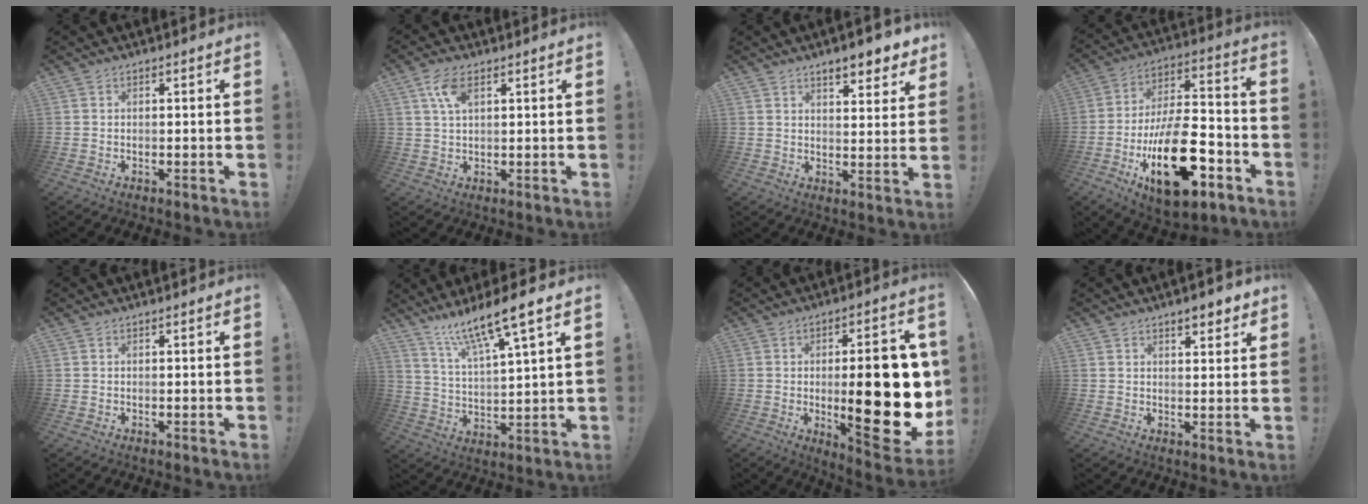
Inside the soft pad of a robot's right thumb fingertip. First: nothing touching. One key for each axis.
{"total": 6.1, "fx": 2.6, "fy": 2.9, "fz": 4.6, "tx": -0.077, "ty": -0.001, "tz": 0.047}
{"total": 7.5, "fx": 5.6, "fy": 2.1, "fz": 4.5, "tx": -0.051, "ty": -0.035, "tz": 0.094}
{"total": 26.6, "fx": -10.3, "fy": 12.5, "fz": 21.1, "tx": -0.360, "ty": 0.066, "tz": -0.157}
{"total": 0.0}
{"total": 13.0, "fx": 10.0, "fy": 1.0, "fz": 8.2, "tx": -0.151, "ty": -0.062, "tz": 0.164}
{"total": 25.3, "fx": -1.2, "fy": 8.8, "fz": 23.7, "tx": -0.336, "ty": -0.013, "tz": -0.008}
{"total": 5.1, "fx": 3.6, "fy": 2.0, "fz": 2.9, "tx": -0.026, "ty": -0.020, "tz": 0.059}